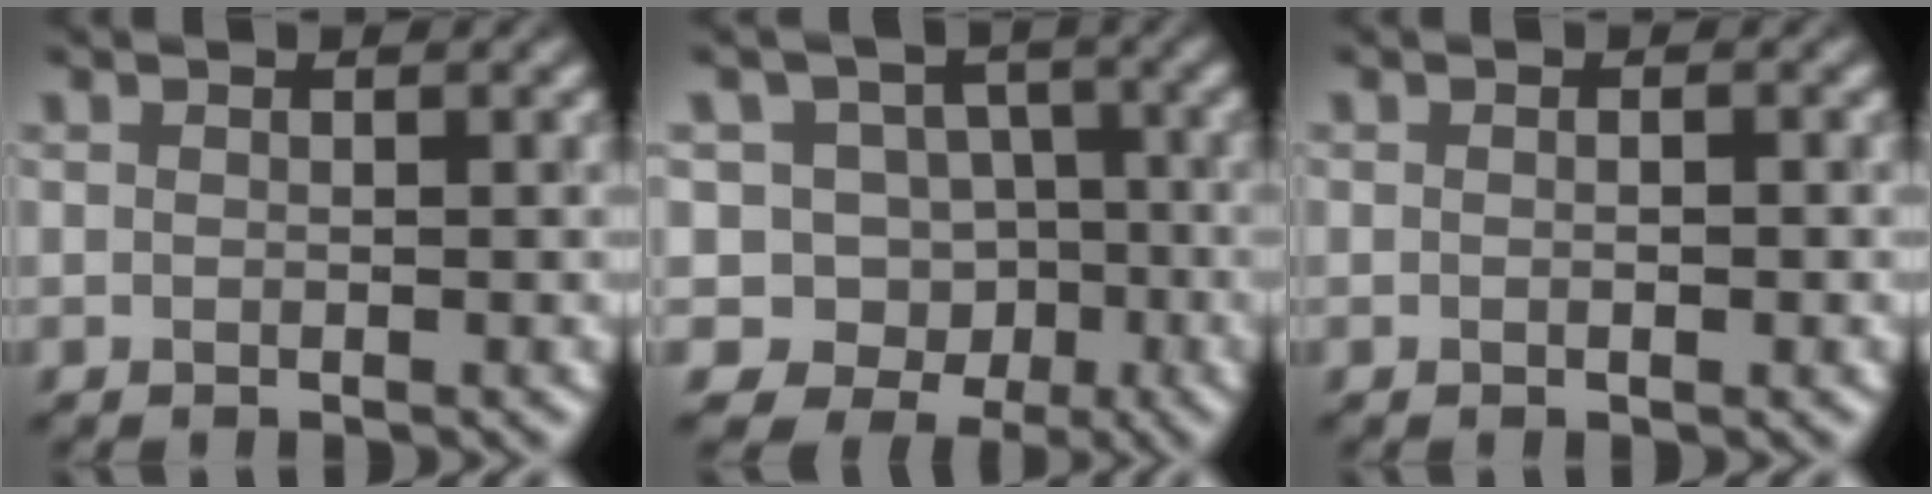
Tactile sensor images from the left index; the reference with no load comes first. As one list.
[{"total": 8.1, "force": [-2.8, 7.4, 1.7], "torque": [0.000, 0.018, -0.063]}, {"total": 1.0, "force": [0.1, 0.5, 0.9], "torque": [0.002, -0.003, -0.004]}]